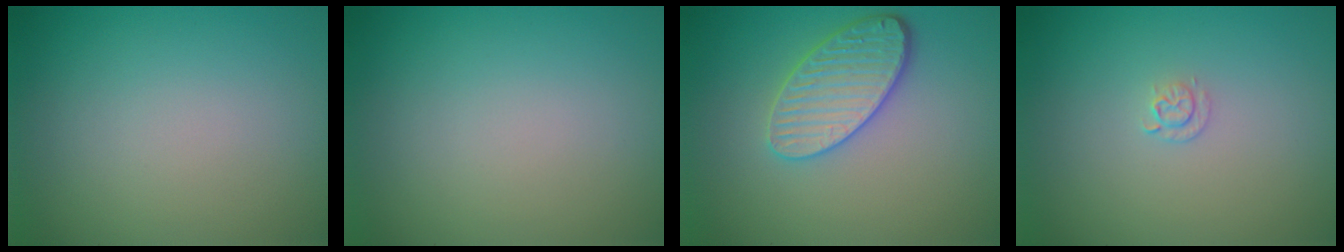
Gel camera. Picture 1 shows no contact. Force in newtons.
{"total": 0.0}
{"total": 4.0, "press": 3.6, "slide": 1.7}
{"total": 0.9, "press": 0.6, "slide": 0.6}